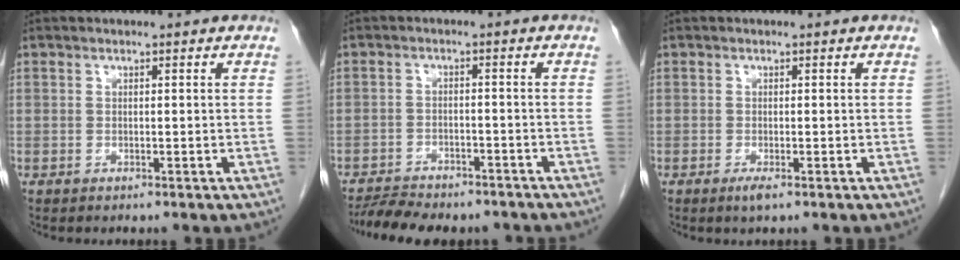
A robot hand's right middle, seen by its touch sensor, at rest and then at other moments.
{"total": 9.4, "force": [-8.5, 2.5, 3.3], "torque": [-0.053, 0.000, -0.122]}
{"total": 1.4, "force": [-0.8, 0.2, 1.1], "torque": [-0.021, -0.003, -0.013]}